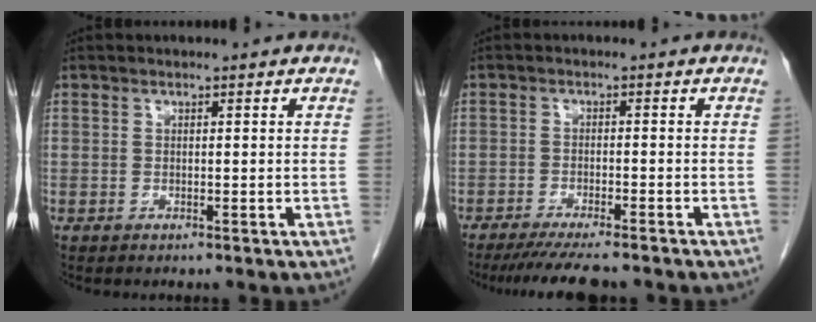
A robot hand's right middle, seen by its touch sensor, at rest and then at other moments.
{"total": 8.6, "force": [-7.5, 0.6, 4.2], "torque": [-0.061, -0.020, -0.116]}